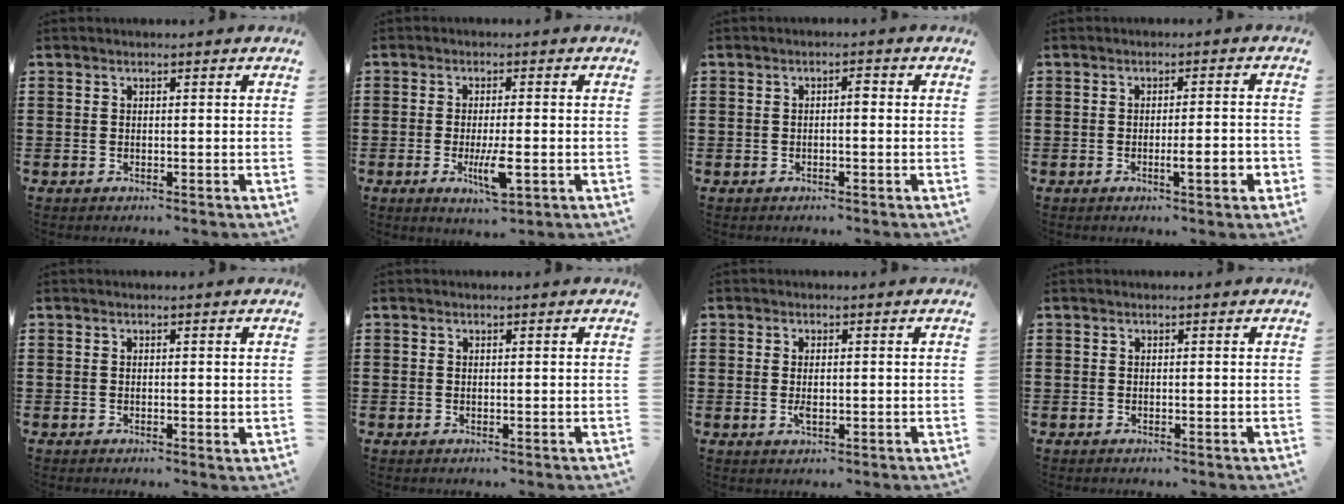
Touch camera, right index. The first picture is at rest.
{"total": 6.2, "force": [-1.9, 1.3, 5.7], "torque": [-0.119, -0.020, -0.036]}
{"total": 1.3, "force": [-0.2, 0.1, 1.3], "torque": [-0.025, 0.001, -0.006]}
{"total": 4.4, "force": [-1.4, 0.5, 4.1], "torque": [-0.066, -0.005, -0.021]}
{"total": 0.0}
{"total": 0.0}
{"total": 2.1, "force": [-0.2, 0.7, 2.0], "torque": [-0.038, -0.002, -0.004]}
{"total": 0.0}